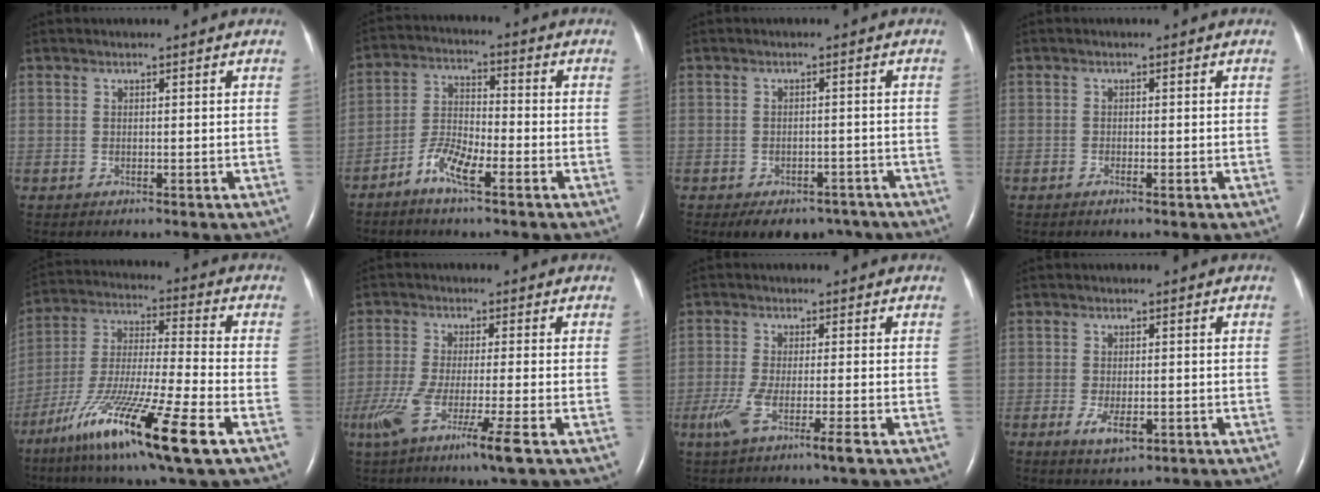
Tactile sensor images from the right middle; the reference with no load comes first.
{"total": 6.9, "force": [-4.1, 1.5, 5.3], "torque": [-0.109, 0.001, -0.080]}
{"total": 8.3, "force": [-6.4, 4.4, 3.0], "torque": [-0.033, 0.008, -0.082]}
{"total": 0.8, "force": [-0.5, 0.0, 0.7], "torque": [-0.014, 0.000, -0.007]}
{"total": 20.4, "force": [-10.5, 1.2, 17.4], "torque": [-0.334, -0.051, -0.188]}
{"total": 9.9, "force": [-5.0, -0.2, 8.6], "torque": [-0.168, -0.033, -0.091]}
{"total": 5.9, "force": [-2.9, 0.0, 5.1], "torque": [-0.103, -0.016, -0.056]}
{"total": 4.2, "force": [-1.7, 1.6, 3.6], "torque": [-0.069, -0.005, -0.021]}